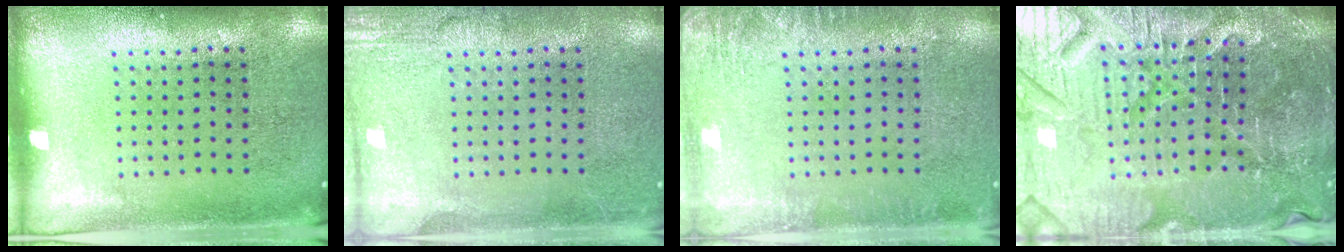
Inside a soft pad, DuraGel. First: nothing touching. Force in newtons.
{"total": 2.7, "press": 2.7, "slide": 0.3}
{"total": 2.1, "press": 2.1, "slide": 0.4}
{"total": 5.4, "press": 5.2, "slide": 1.6}